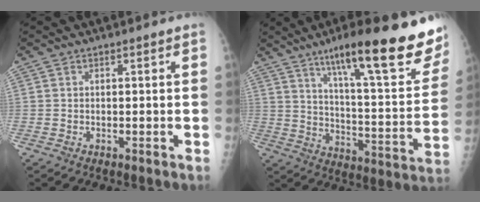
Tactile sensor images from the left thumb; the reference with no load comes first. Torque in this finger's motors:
{"motor_torque": [0.60, 0.62, 1.35, -1.26, 0.11]}